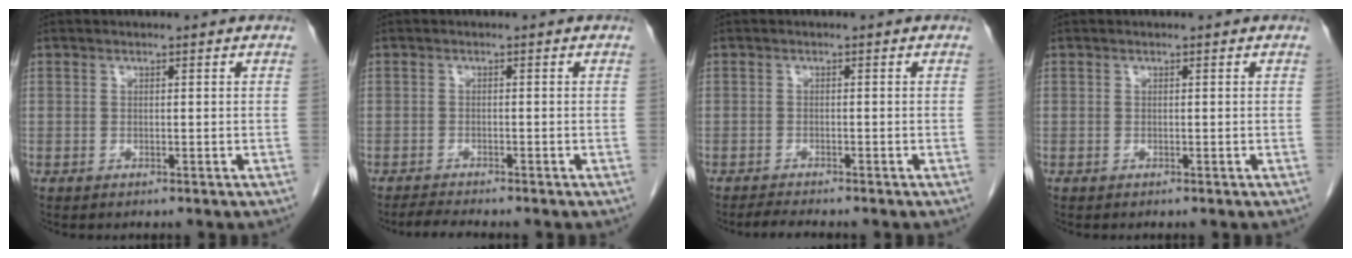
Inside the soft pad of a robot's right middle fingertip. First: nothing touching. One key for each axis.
{"total": 2.3, "fx": -2.2, "fy": -0.4, "fz": 0.6, "tx": -0.023, "ty": -0.013, "tz": -0.039}
{"total": 2.1, "fx": -2.0, "fy": -0.3, "fz": 0.7, "tx": -0.023, "ty": -0.012, "tz": -0.035}
{"total": 0.0}